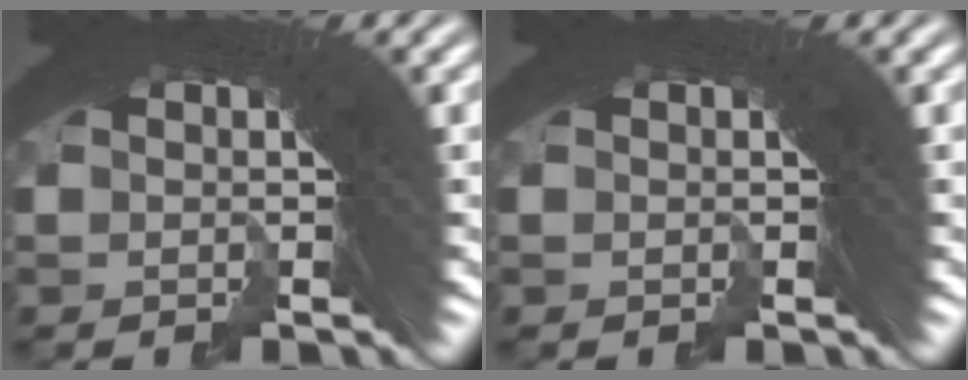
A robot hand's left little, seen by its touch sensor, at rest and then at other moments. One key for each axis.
{"total": 0.0}